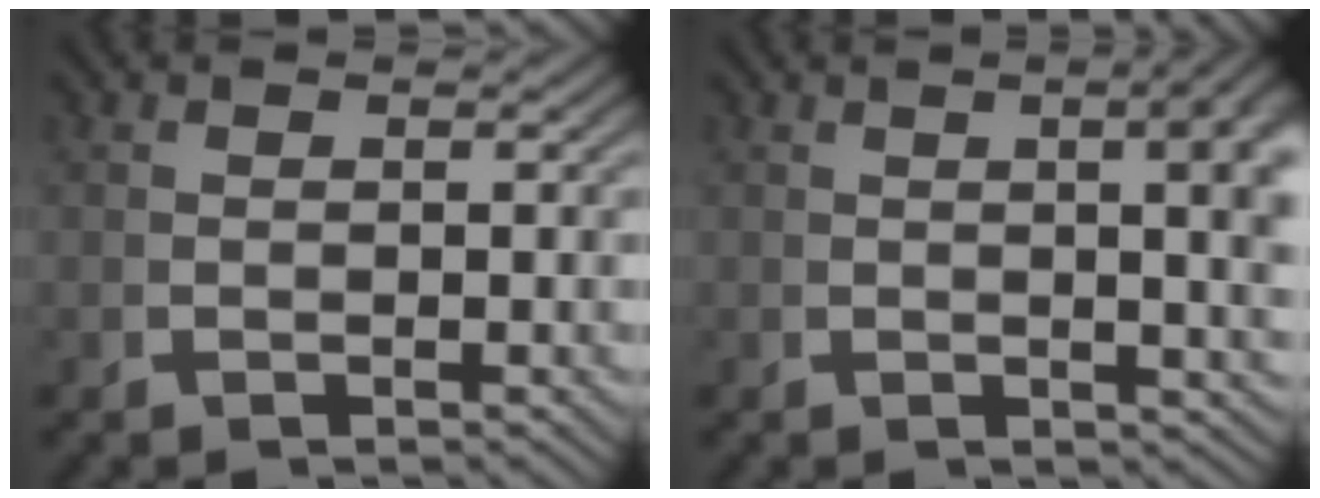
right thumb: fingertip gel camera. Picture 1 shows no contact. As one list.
[{"total": 7.0, "force": [1.7, 2.6, 6.3], "torque": [-0.057, 0.016, 0.020]}]